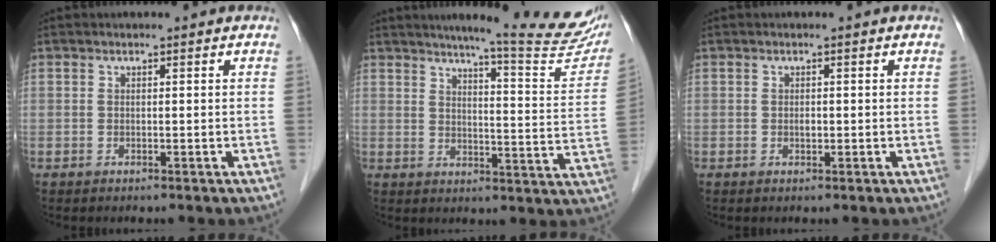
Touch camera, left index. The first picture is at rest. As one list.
[{"total": 19.3, "force": [17.0, 0.5, 9.1], "torque": [-0.115, -0.067, 0.197]}, {"total": 0.6, "force": [0.1, 0.3, 0.5], "torque": [-0.011, 0.001, 0.001]}]